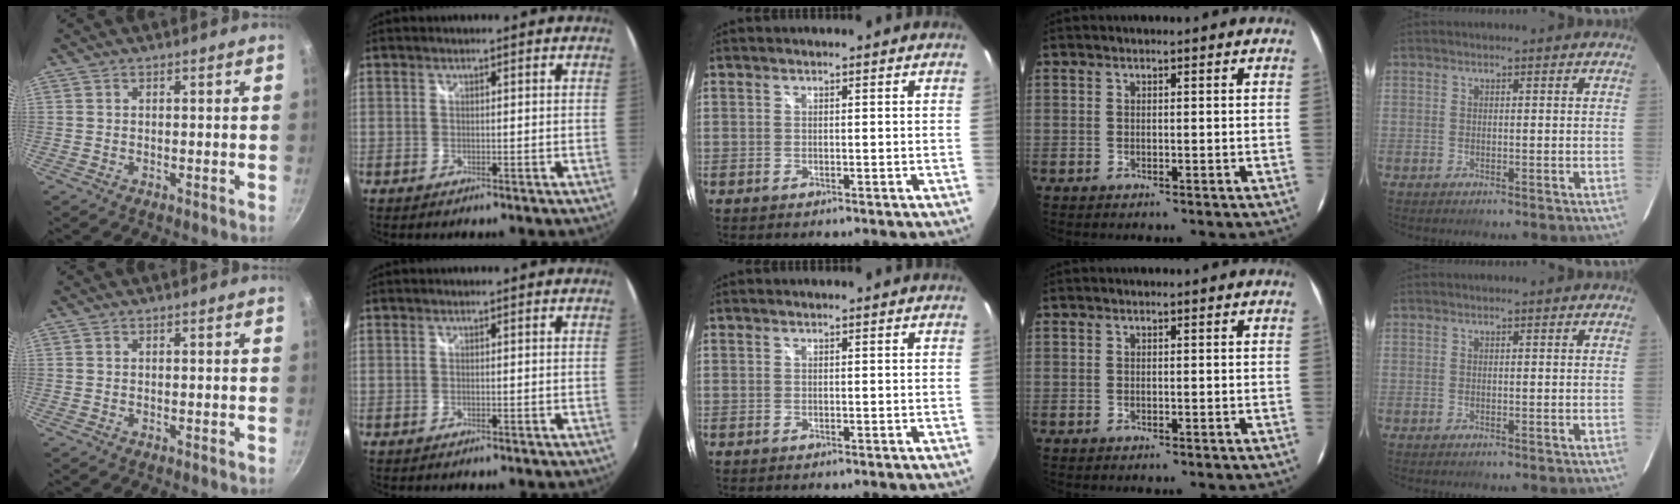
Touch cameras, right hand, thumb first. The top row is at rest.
{}